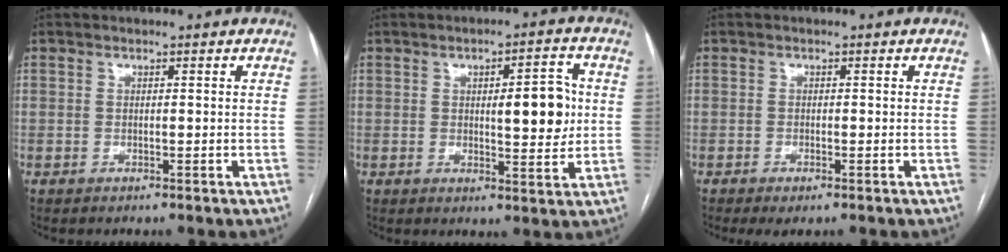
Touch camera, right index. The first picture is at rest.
{"total": 7.9, "force": [0.8, 2.2, 7.5], "torque": [-0.100, 0.003, 0.013]}
{"total": 2.0, "force": [-1.3, 0.5, 1.5], "torque": [-0.021, -0.004, -0.015]}